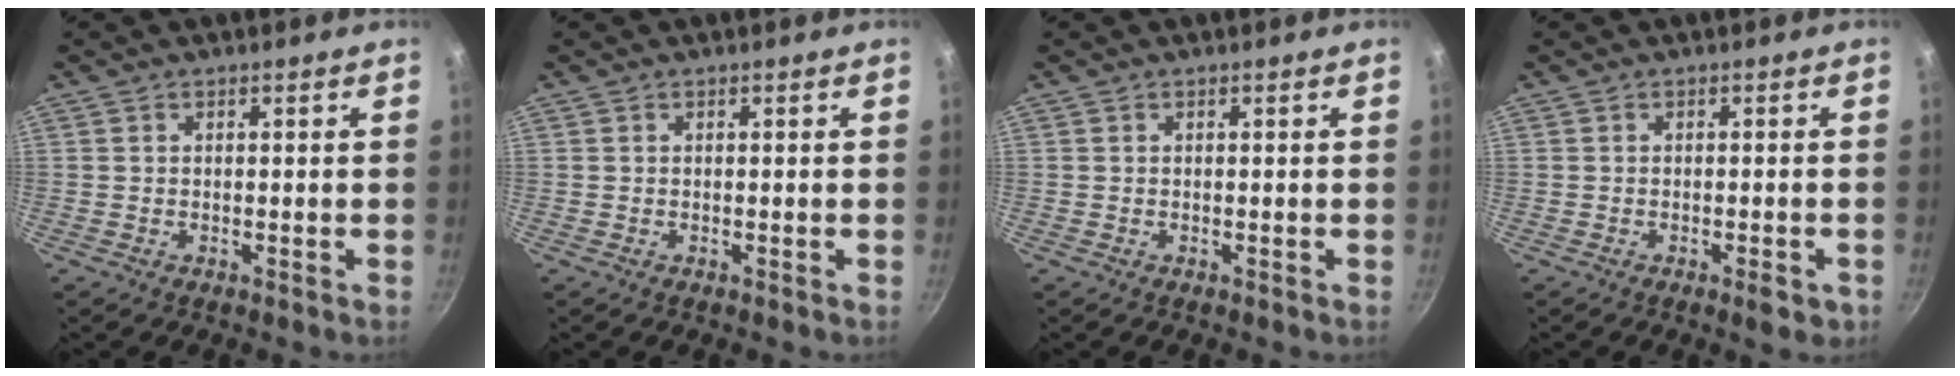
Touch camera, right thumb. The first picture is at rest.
{"total": 0.0}
{"total": 0.0}
{"total": 3.0, "force": [-1.4, 1.1, 2.4], "torque": [-0.030, 0.008, -0.013]}